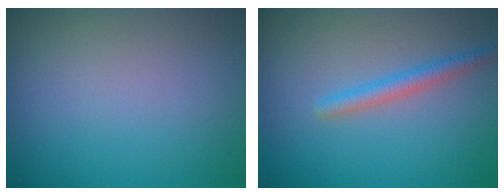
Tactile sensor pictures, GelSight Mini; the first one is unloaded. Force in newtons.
{"total": 2.0, "press": 2.0, "slide": 0.1}